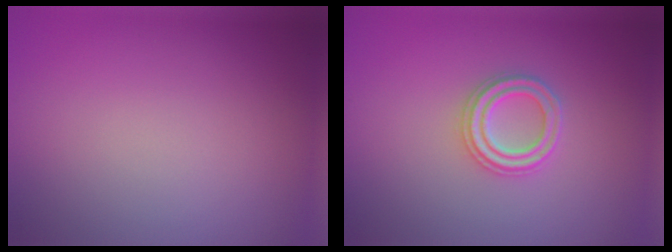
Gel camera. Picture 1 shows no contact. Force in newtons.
{"total": 2.4, "press": 2.4, "slide": 0.4}